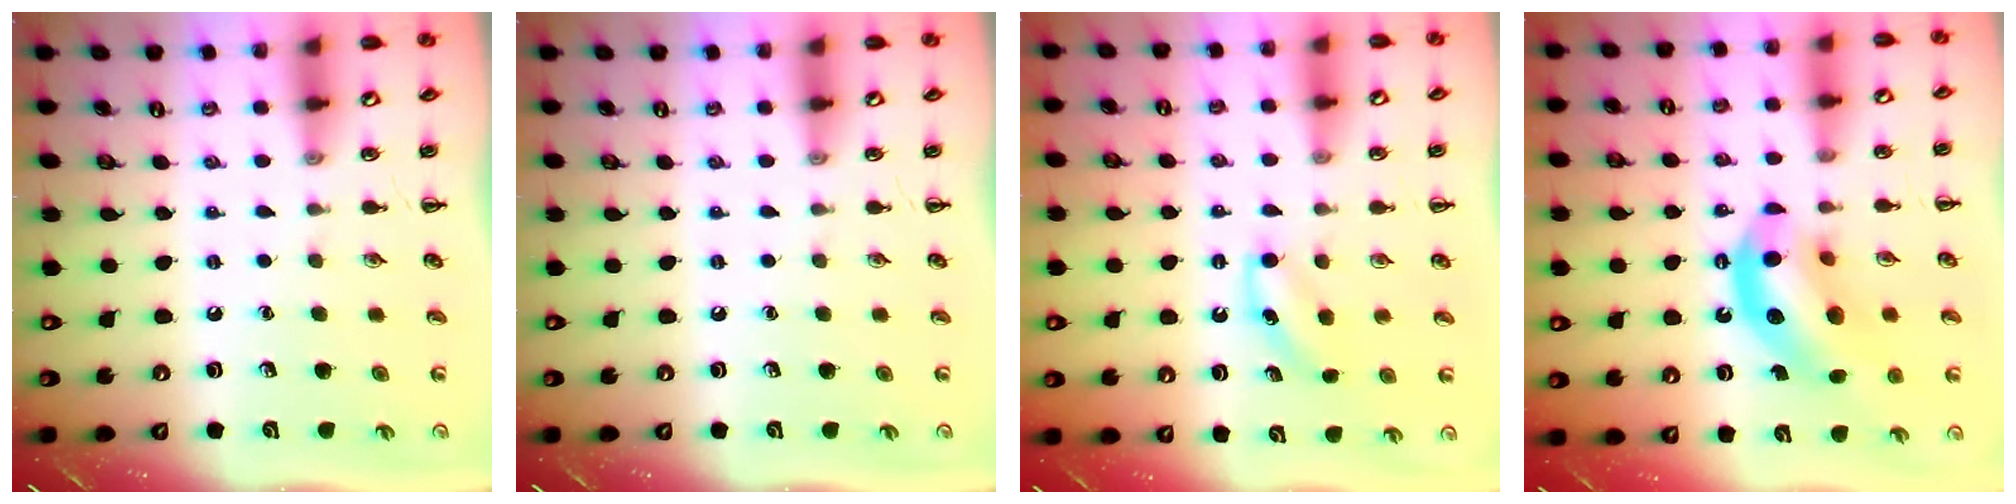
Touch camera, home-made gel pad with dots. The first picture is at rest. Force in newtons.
{"total": 0.0}
{"total": 5.1, "press": 4.9, "slide": 1.3}
{"total": 14.0, "press": 13.5, "slide": 3.6}